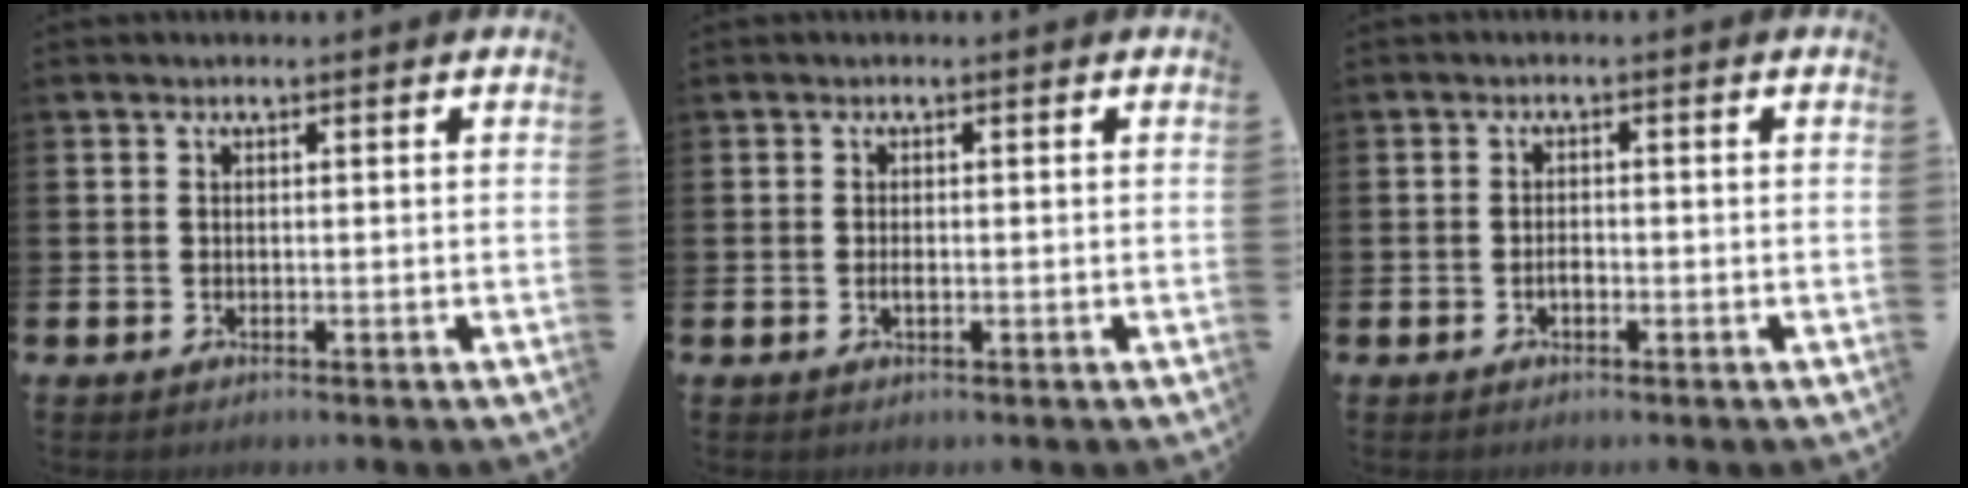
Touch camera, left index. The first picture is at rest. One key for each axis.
{"total": 0.8, "fx": -0.2, "fy": 0.4, "fz": 0.7, "tx": -0.023, "ty": 0.004, "tz": -0.003}
{"total": 1.3, "fx": -0.5, "fy": 0.7, "fz": 0.9, "tx": -0.018, "ty": 0.001, "tz": -0.009}